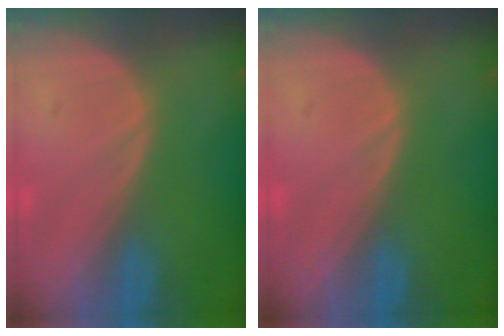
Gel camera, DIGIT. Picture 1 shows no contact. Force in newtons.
{"total": 0.0}